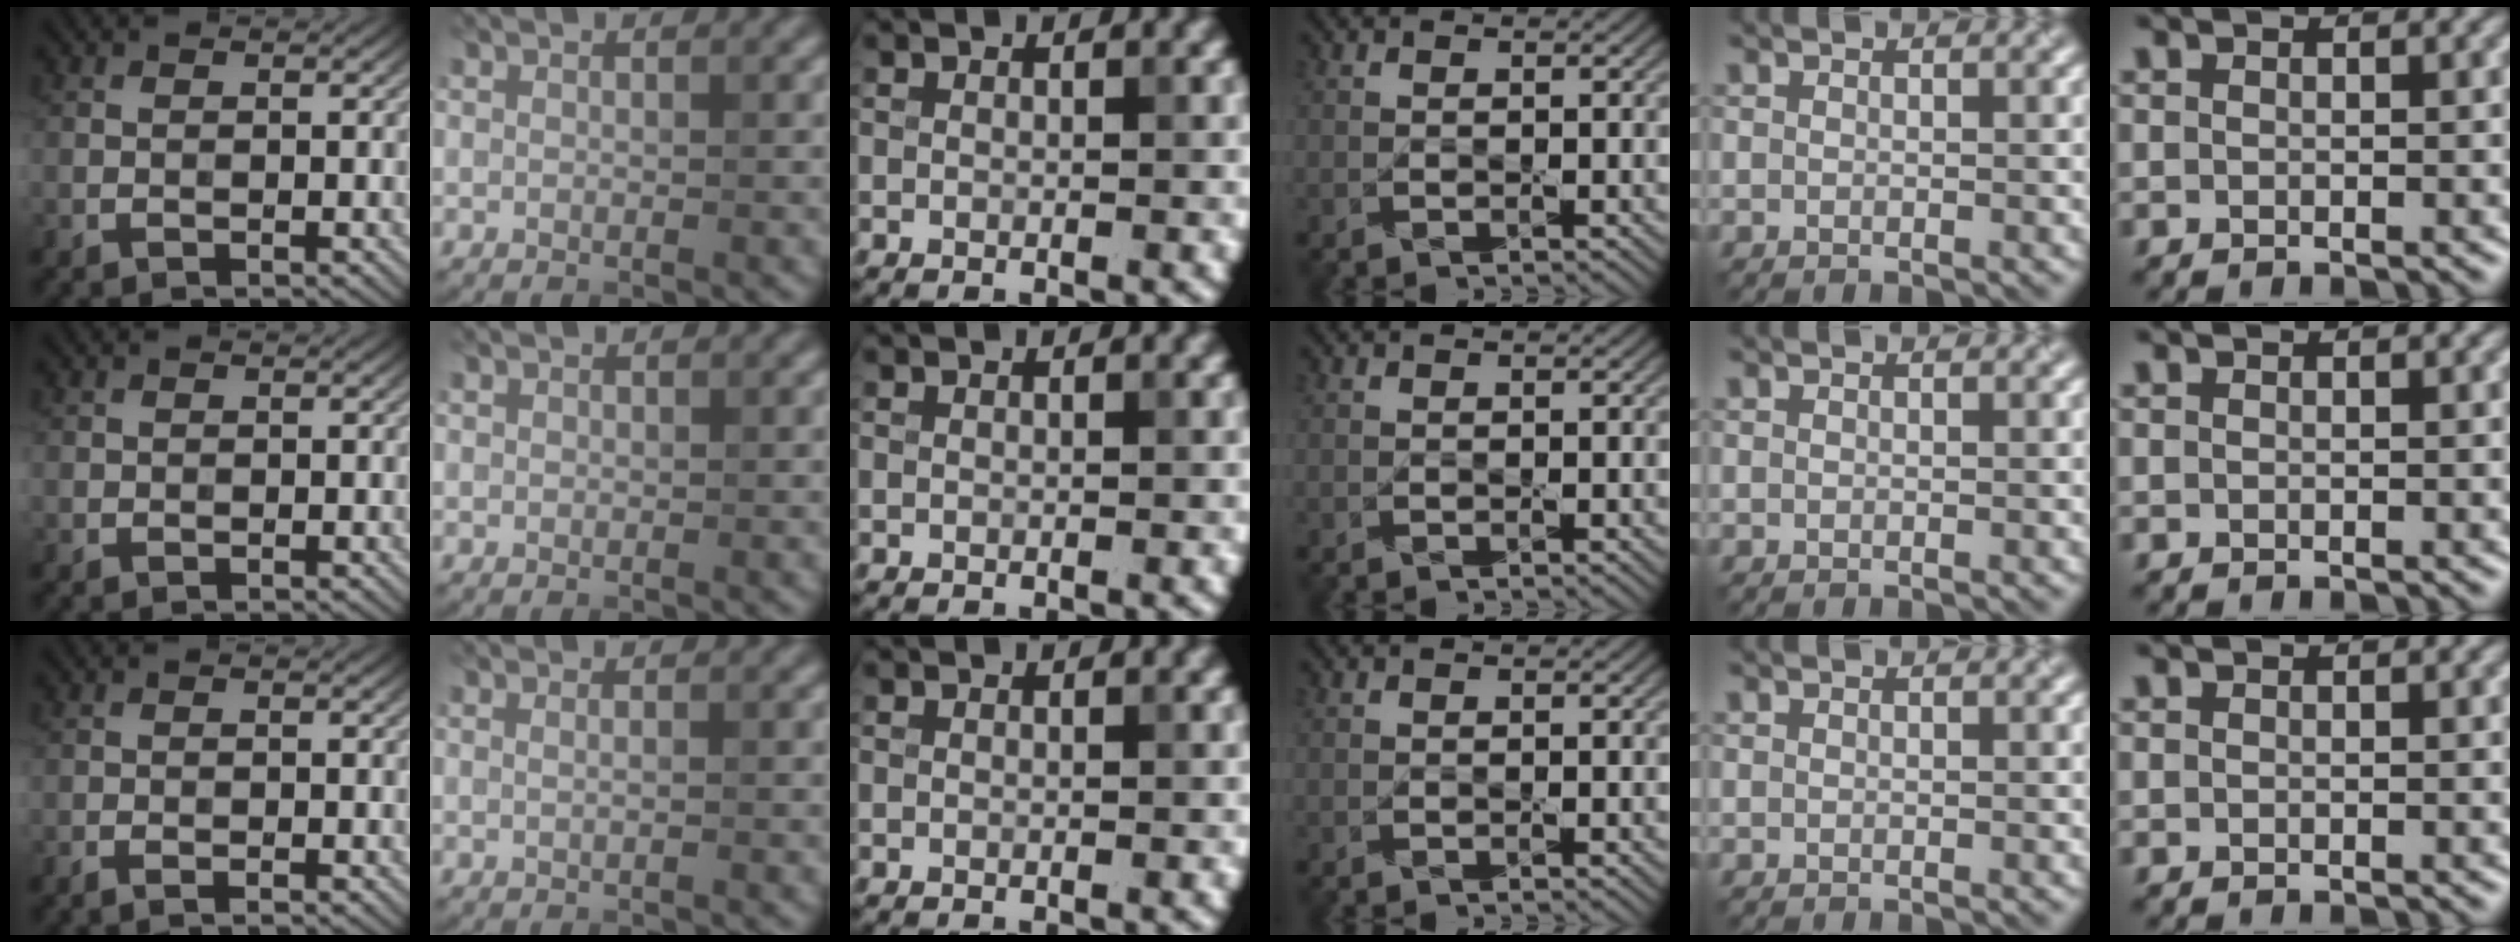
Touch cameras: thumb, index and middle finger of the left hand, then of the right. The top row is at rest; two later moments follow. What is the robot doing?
{"motion": "wipe", "object": "whiteboard"}